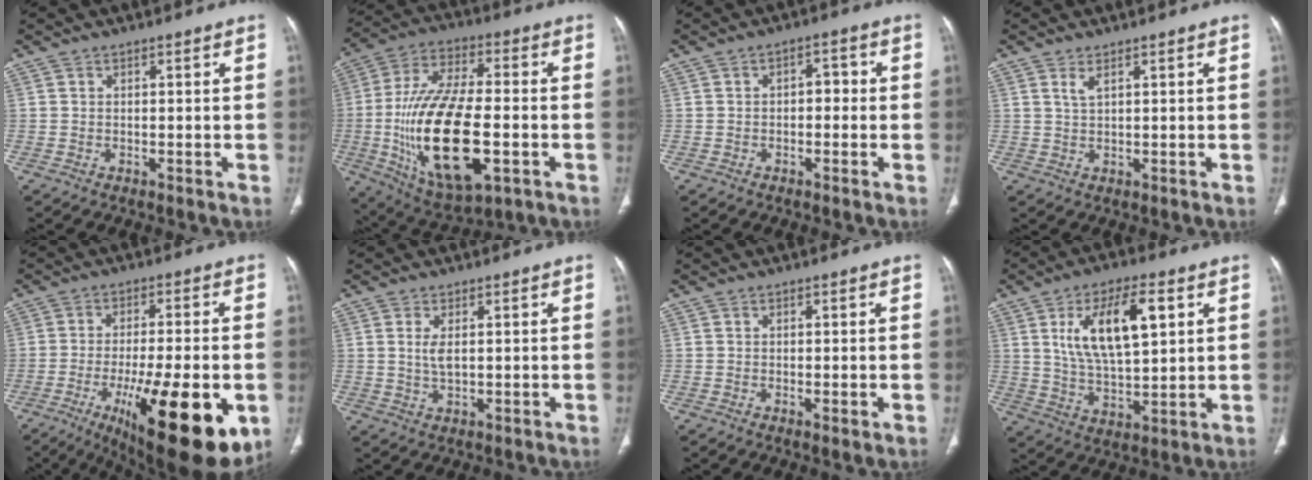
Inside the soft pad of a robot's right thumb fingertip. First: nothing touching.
{"total": 24.2, "force": [-4.8, 10.6, 21.3], "torque": [-0.414, 0.007, -0.064]}
{"total": 3.1, "force": [-0.4, 2.0, 2.3], "torque": [-0.012, 0.014, -0.014]}
{"total": 1.9, "force": [1.1, 0.6, 1.4], "torque": [-0.035, -0.003, 0.028]}
{"total": 22.6, "force": [-7.7, 6.5, 20.2], "torque": [-0.269, -0.014, -0.099]}
{"total": 3.0, "force": [0.6, 1.3, 2.7], "torque": [-0.058, -0.005, 0.016]}
{"total": 1.2, "force": [-0.3, 0.2, 1.1], "torque": [-0.022, -0.006, -0.004]}
{"total": 14.9, "force": [4.9, 6.2, 12.7], "torque": [-0.212, -0.010, 0.092]}